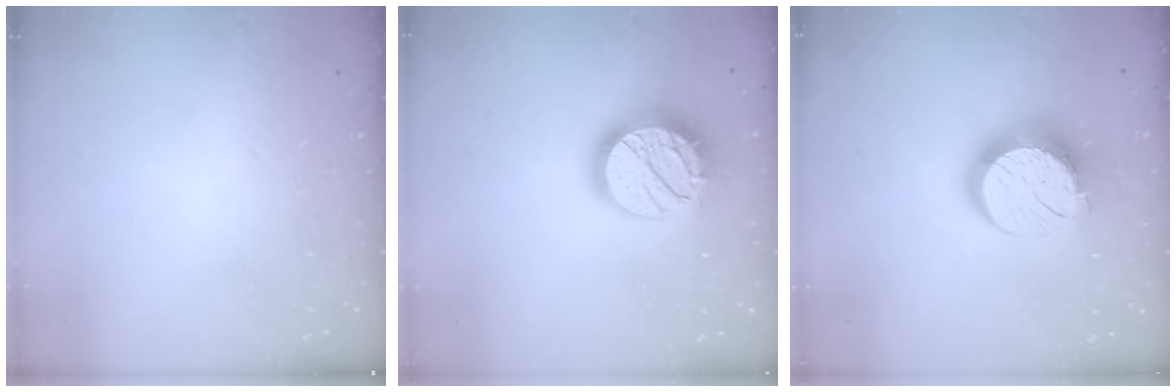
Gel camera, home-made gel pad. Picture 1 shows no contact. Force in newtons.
{"total": 20.4, "press": 20.4, "slide": 1.5}
{"total": 15.0, "press": 14.9, "slide": 1.2}